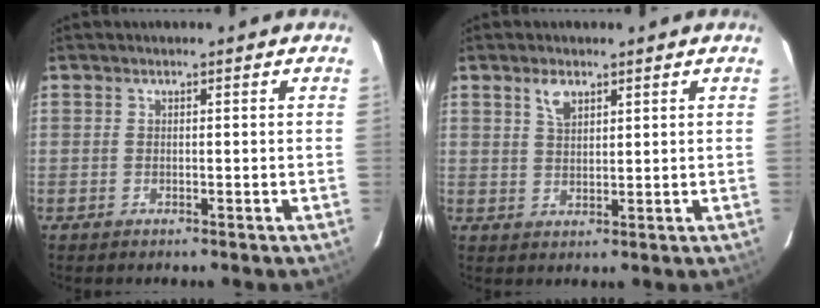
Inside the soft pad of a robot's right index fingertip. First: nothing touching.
{"total": 3.4, "force": [2.2, 1.6, 2.0], "torque": [-0.036, 0.004, 0.042]}